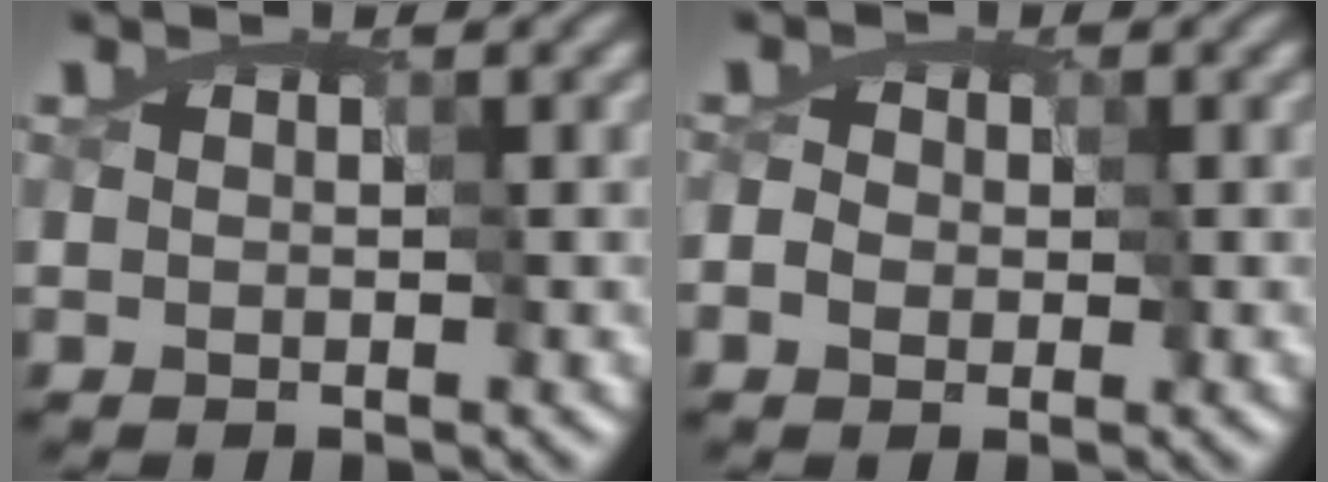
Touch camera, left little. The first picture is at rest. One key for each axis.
{"total": 2.6, "fx": -0.5, "fy": 2.4, "fz": 0.9, "tx": -0.008, "ty": 0.011, "tz": -0.017}